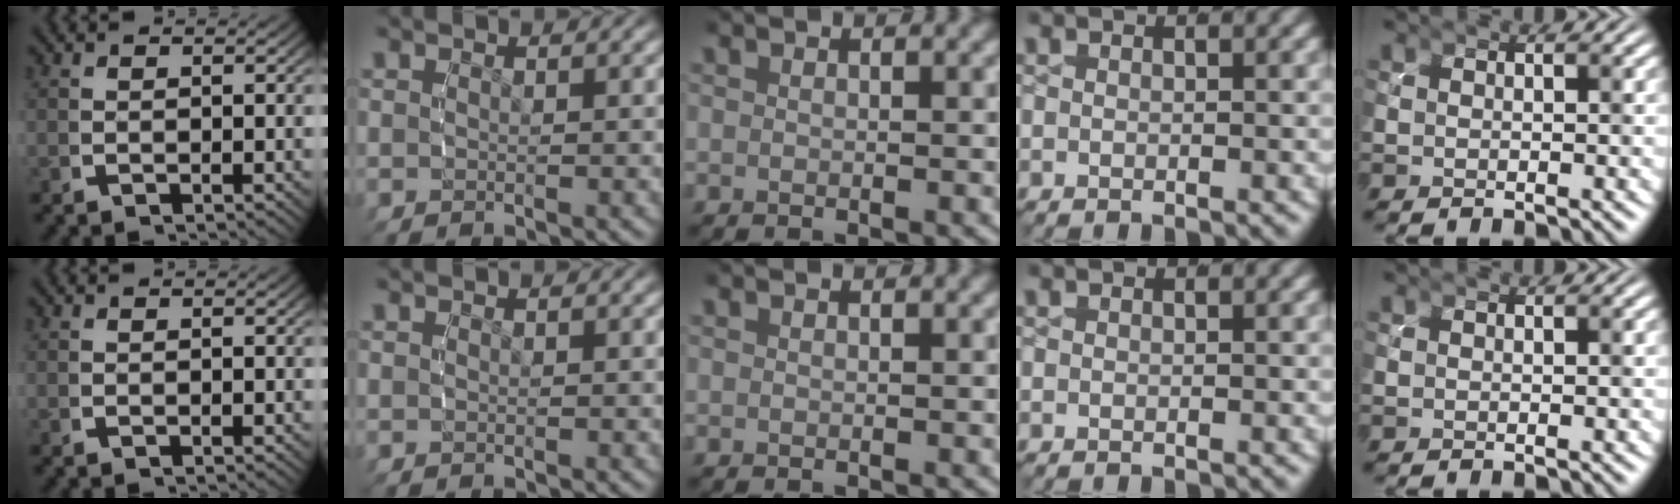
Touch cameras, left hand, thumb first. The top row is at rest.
{}